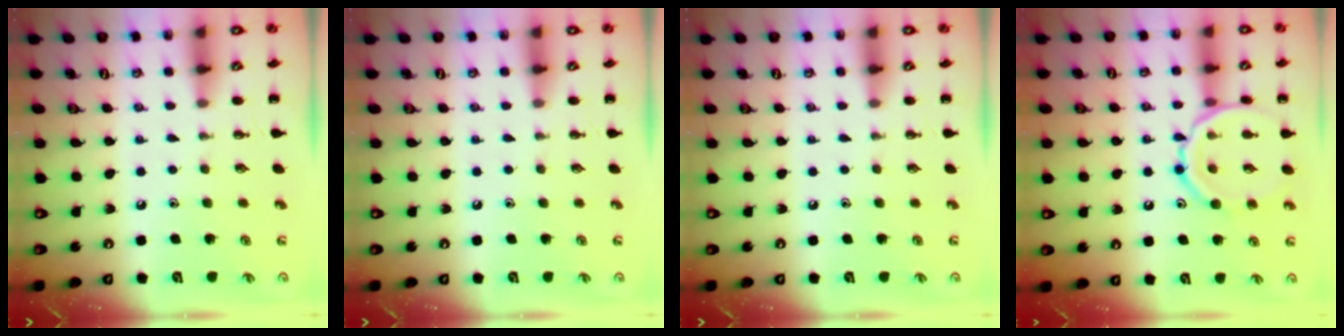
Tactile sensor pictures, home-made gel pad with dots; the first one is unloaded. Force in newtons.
{"total": 0.0}
{"total": 0.0}
{"total": 12.7, "press": 12.6, "slide": 0.8}